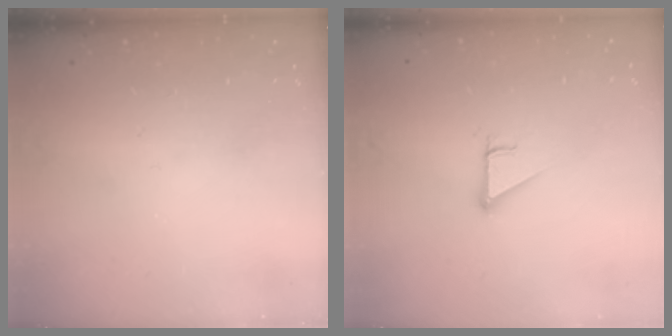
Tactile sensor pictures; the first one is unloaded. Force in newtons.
{"total": 2.8, "press": 2.8, "slide": 0.0}